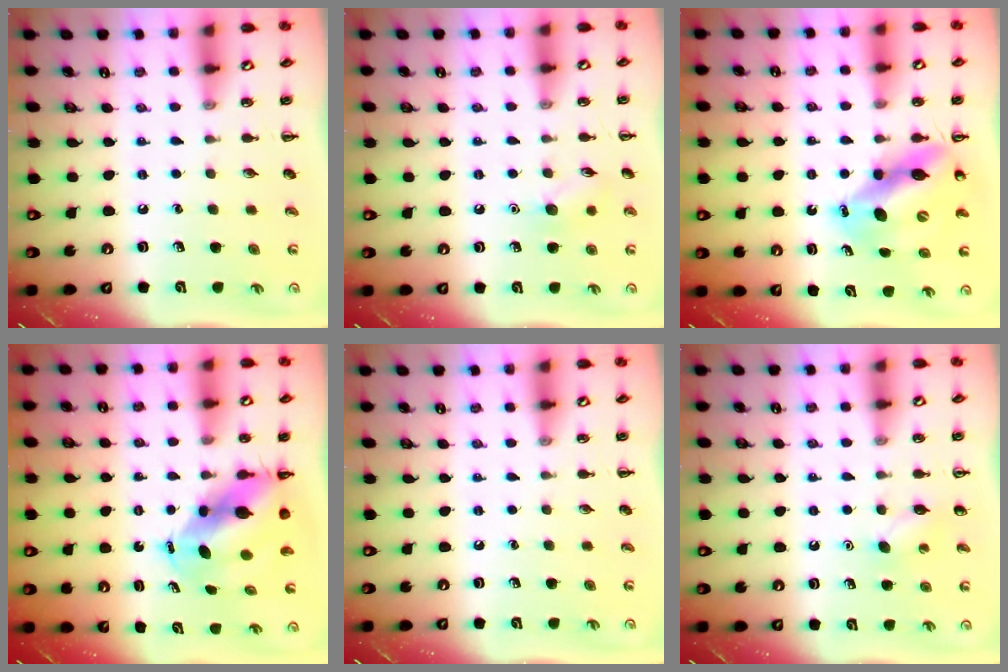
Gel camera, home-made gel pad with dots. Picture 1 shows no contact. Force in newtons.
{"total": 9.0, "press": 8.8, "slide": 1.8}
{"total": 12.7, "press": 12.2, "slide": 3.2}
{"total": 8.4, "press": 8.1, "slide": 2.3}
{"total": 0.0}
{"total": 5.5, "press": 5.3, "slide": 1.4}